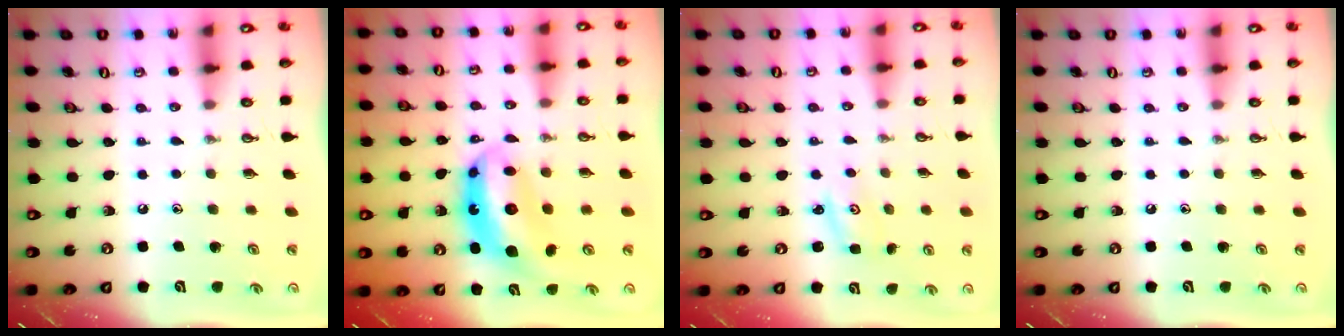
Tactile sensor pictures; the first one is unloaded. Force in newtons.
{"total": 11.6, "press": 11.5, "slide": 1.2}
{"total": 2.0, "press": 2.0, "slide": 0.2}
{"total": 0.0}